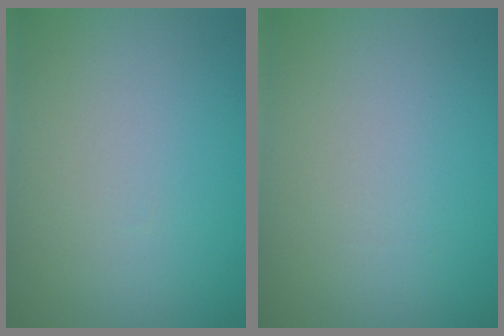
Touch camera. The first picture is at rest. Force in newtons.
{"total": 0.0}